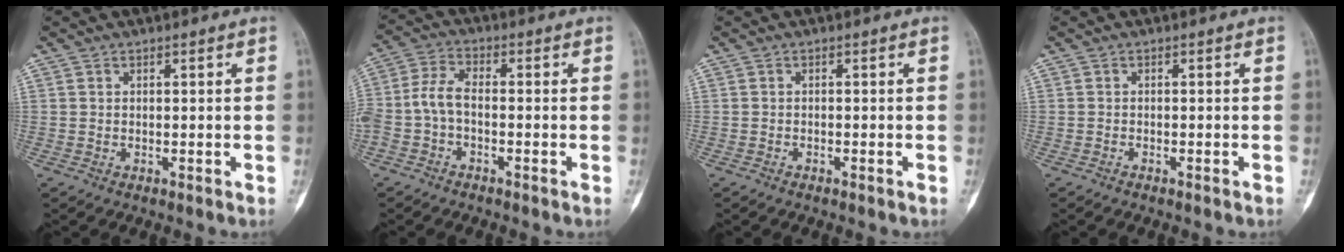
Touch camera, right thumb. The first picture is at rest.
{"total": 6.1, "force": [-1.6, 3.2, 4.9], "torque": [-0.114, 0.023, -0.041]}
{"total": 0.6, "force": [-0.5, 0.0, 0.3], "torque": [-0.011, 0.002, -0.006]}
{"total": 0.6, "force": [-0.5, 0.0, 0.3], "torque": [-0.012, 0.002, -0.006]}